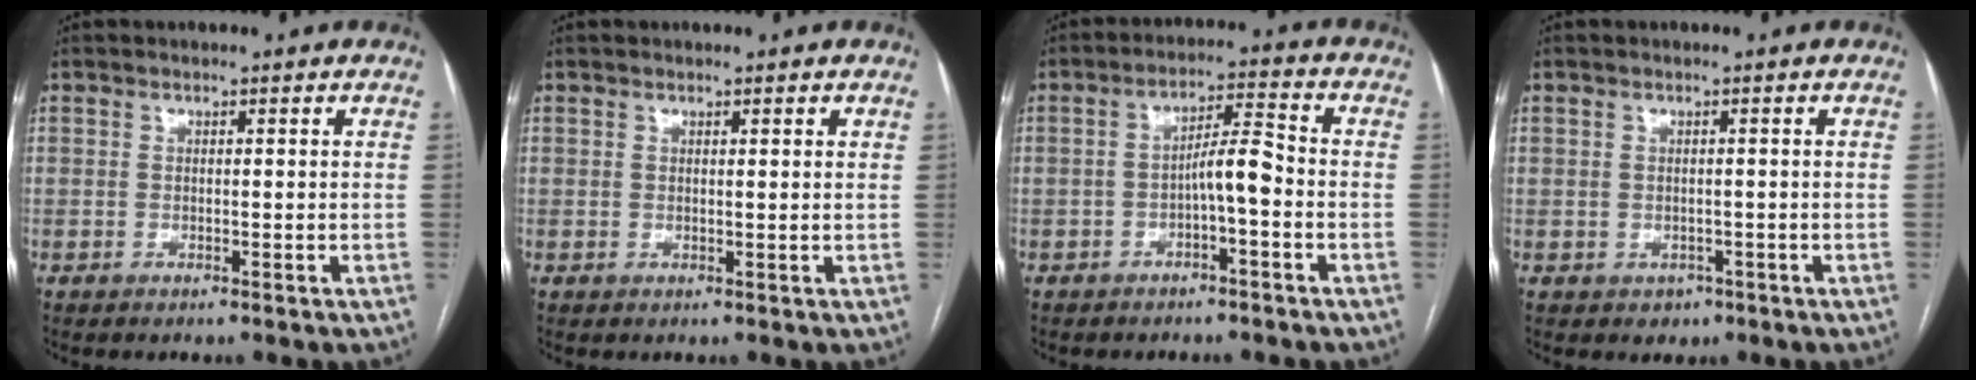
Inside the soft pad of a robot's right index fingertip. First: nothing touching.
{"total": 0.8, "force": [0.6, 0.2, 0.5], "torque": [-0.009, 0.003, 0.007]}
{"total": 5.2, "force": [-1.6, 0.8, 4.8], "torque": [-0.081, 0.018, -0.026]}
{"total": 2.0, "force": [-0.8, 1.7, 0.4], "torque": [0.001, 0.004, -0.006]}